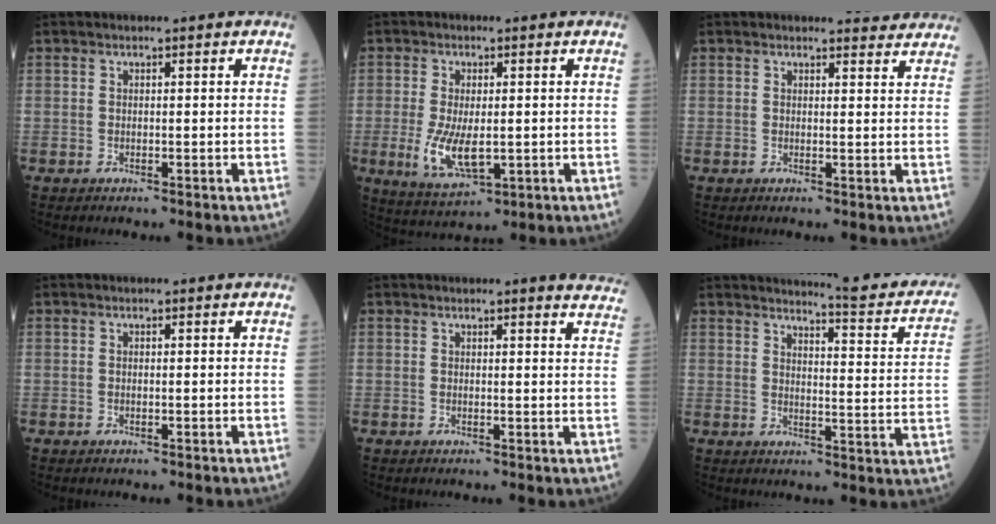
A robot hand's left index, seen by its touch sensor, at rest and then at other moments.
{"total": 7.1, "force": [-1.0, 2.9, 6.4], "torque": [-0.131, -0.017, -0.008]}
{"total": 4.7, "force": [4.6, 0.6, 0.2], "torque": [0.004, -0.007, 0.034]}
{"total": 0.0}
{"total": 6.3, "force": [6.1, 0.4, 1.5], "torque": [0.002, -0.025, 0.033]}
{"total": 13.7, "force": [12.8, 0.4, 4.9], "torque": [-0.049, -0.062, 0.135]}